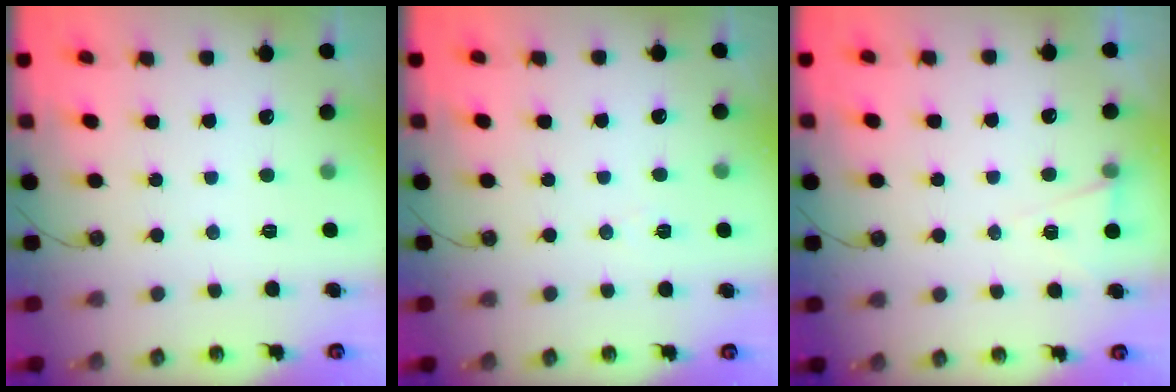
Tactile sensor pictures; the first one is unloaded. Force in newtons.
{"total": 5.3, "press": 3.1, "slide": 4.3}
{"total": 5.3, "press": 3.2, "slide": 4.2}